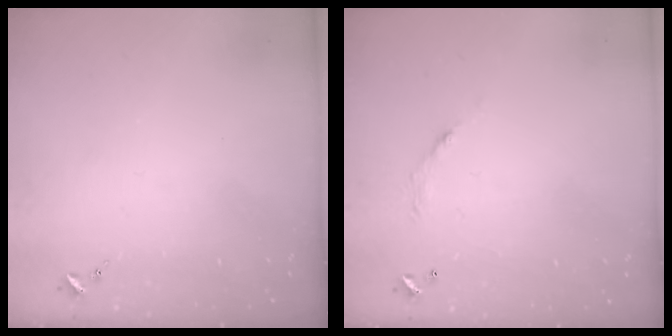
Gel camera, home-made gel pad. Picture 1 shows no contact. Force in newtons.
{"total": 5.7, "press": 5.7, "slide": 0.4}